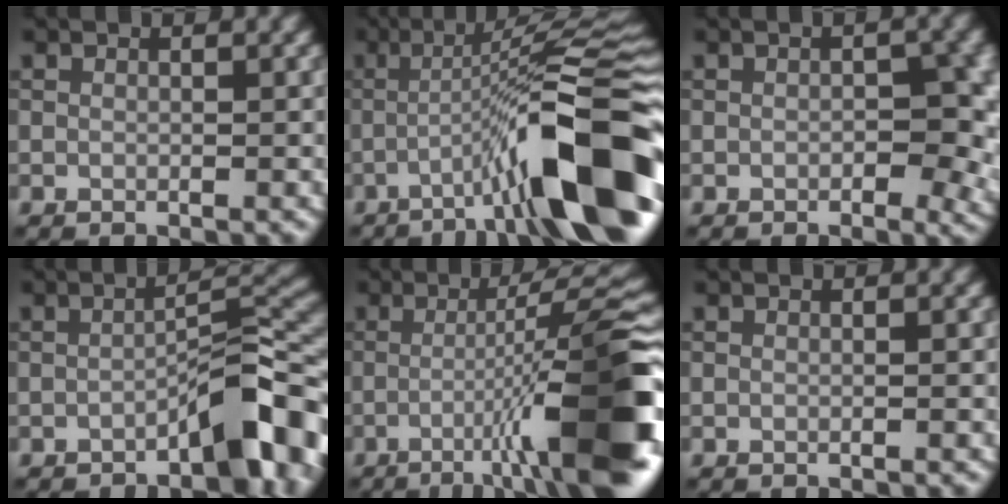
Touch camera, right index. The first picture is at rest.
{"total": 13.7, "force": [-5.1, 2.3, 12.5], "torque": [-0.176, 0.014, -0.078]}
{"total": 4.7, "force": [-0.5, 2.4, 4.0], "torque": [-0.034, -0.002, -0.009]}
{"total": 6.3, "force": [-3.2, 1.4, 5.2], "torque": [-0.066, 0.022, -0.052]}
{"total": 12.0, "force": [-3.9, 1.7, 11.2], "torque": [-0.141, 0.021, -0.061]}
{"total": 0.0}